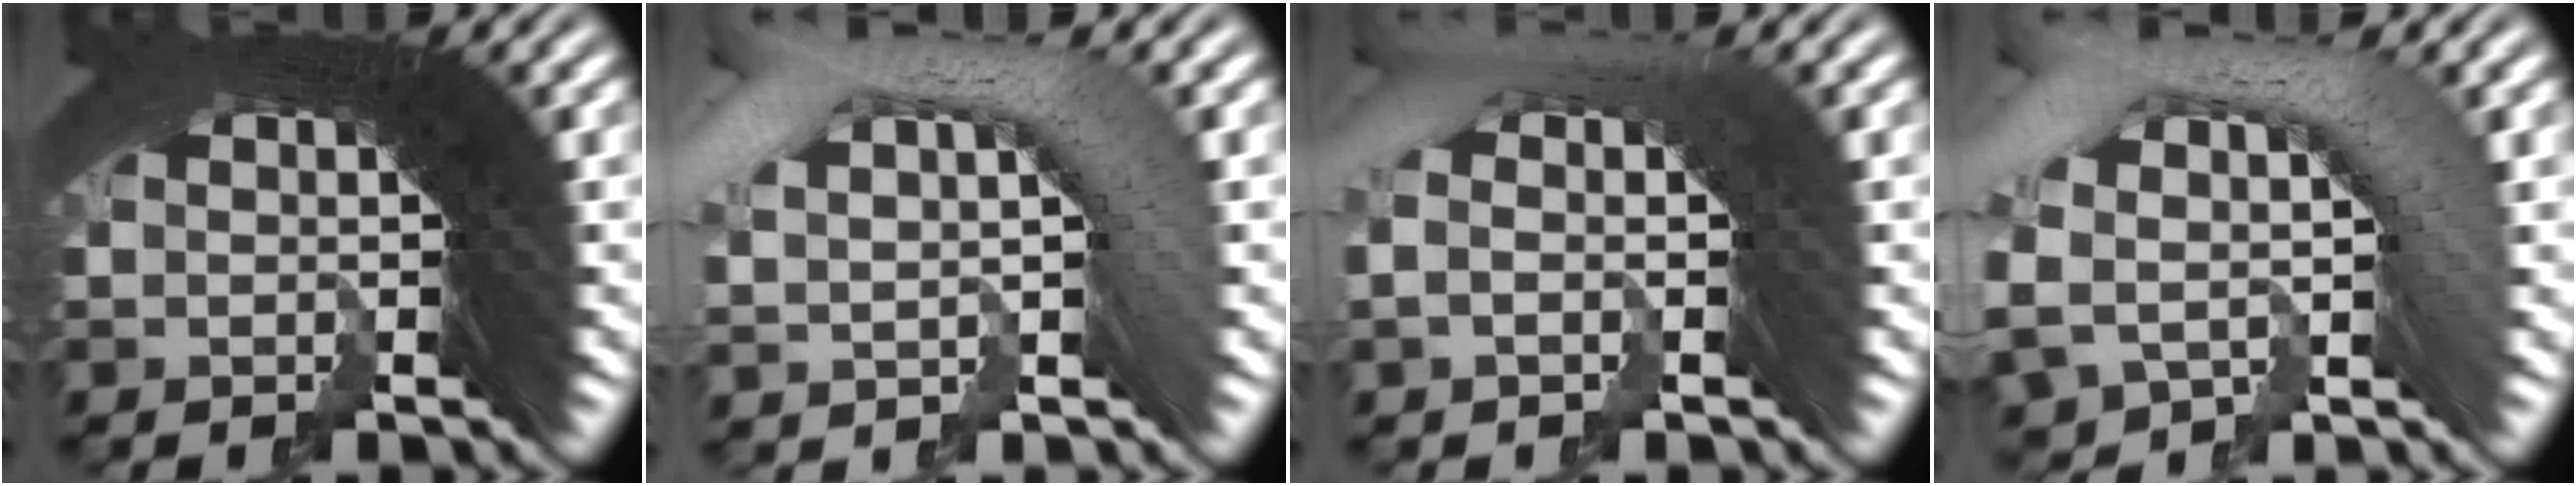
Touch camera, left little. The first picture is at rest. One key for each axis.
{"total": 5.1, "fx": 1.4, "fy": 2.1, "fz": 4.5, "tx": -0.072, "ty": 0.028, "tz": 0.023}
{"total": 1.6, "fx": -0.1, "fy": 0.2, "fz": 1.6, "tx": -0.021, "ty": 0.030, "tz": -0.011}
{"total": 5.1, "fx": 0.7, "fy": 2.6, "fz": 4.3, "tx": -0.080, "ty": 0.015, "tz": 0.015}